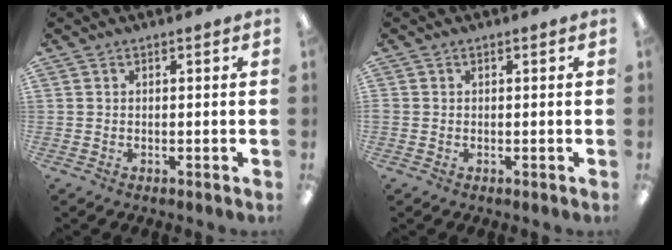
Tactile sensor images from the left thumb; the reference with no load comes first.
{"total": 0.0}